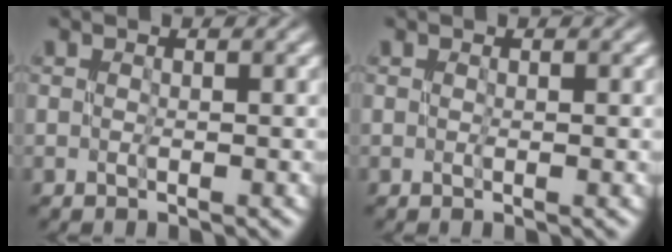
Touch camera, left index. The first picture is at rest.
{"total": 0.0}